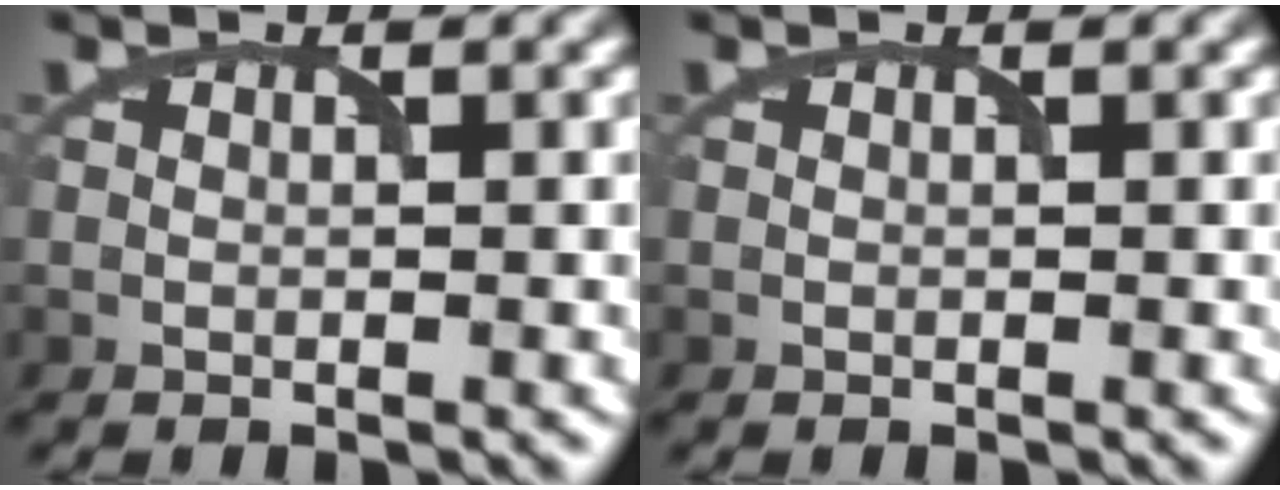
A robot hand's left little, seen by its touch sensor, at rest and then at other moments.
{"total": 0.0}